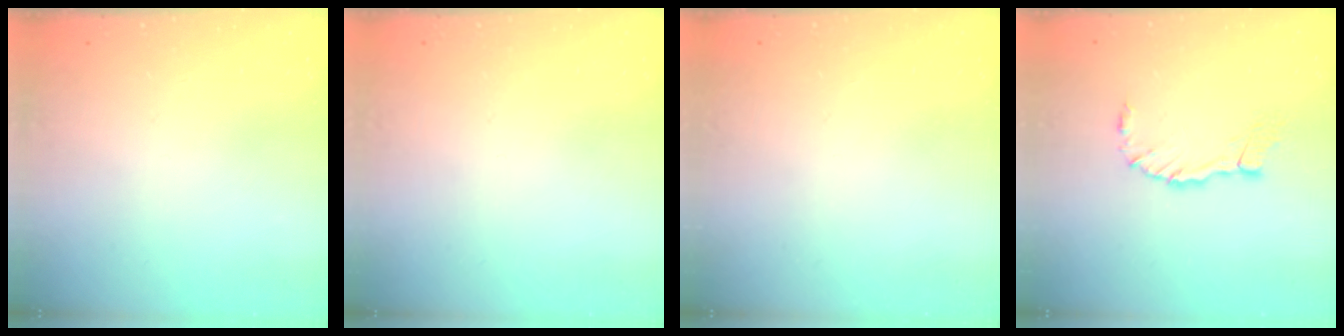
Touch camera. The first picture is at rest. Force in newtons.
{"total": 0.0}
{"total": 1.5, "press": 1.5, "slide": 0.1}
{"total": 6.5, "press": 6.5, "slide": 0.2}